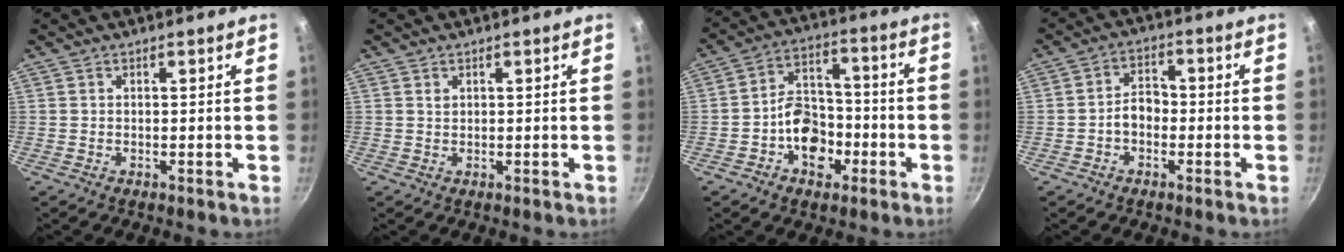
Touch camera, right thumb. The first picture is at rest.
{"total": 0.7, "force": [0.4, 0.5, 0.3], "torque": [-0.004, 0.000, 0.008]}
{"total": 10.7, "force": [-3.9, 7.8, 6.3], "torque": [-0.068, 0.043, -0.068]}
{"total": 4.8, "force": [-1.4, 3.4, 3.1], "torque": [-0.028, 0.027, -0.029]}